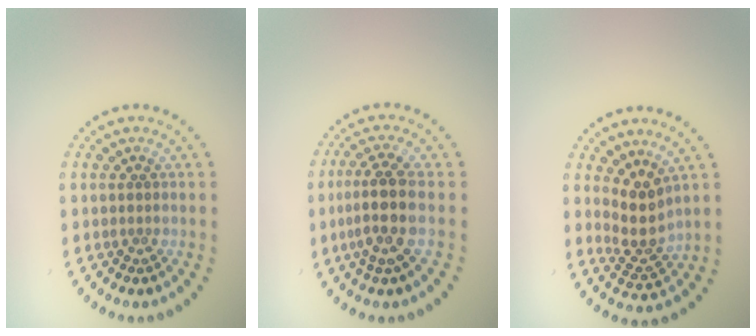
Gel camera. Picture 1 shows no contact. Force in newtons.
{"total": 3.8, "press": 3.1, "slide": 2.1}
{"total": 3.4, "press": 2.7, "slide": 2.0}